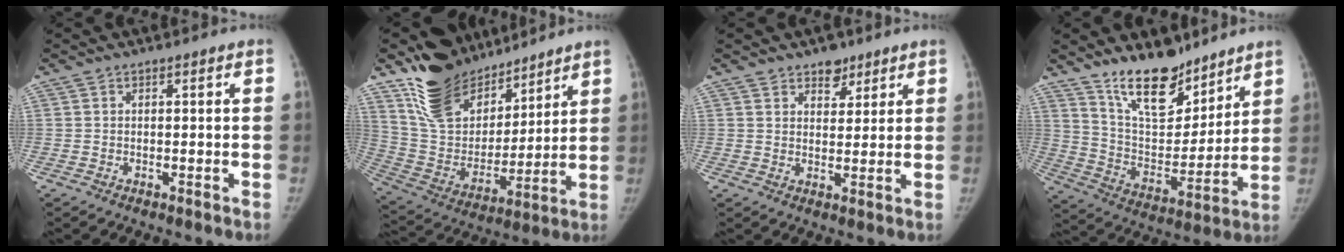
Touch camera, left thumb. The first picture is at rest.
{"total": 20.0, "force": [15.2, 10.6, 7.4], "torque": [-0.084, -0.088, 0.283]}
{"total": 4.4, "force": [3.1, 2.7, 1.7], "torque": [0.002, -0.019, 0.048]}
{"total": 16.6, "force": [12.6, 7.1, 8.2], "torque": [-0.088, -0.088, 0.227]}